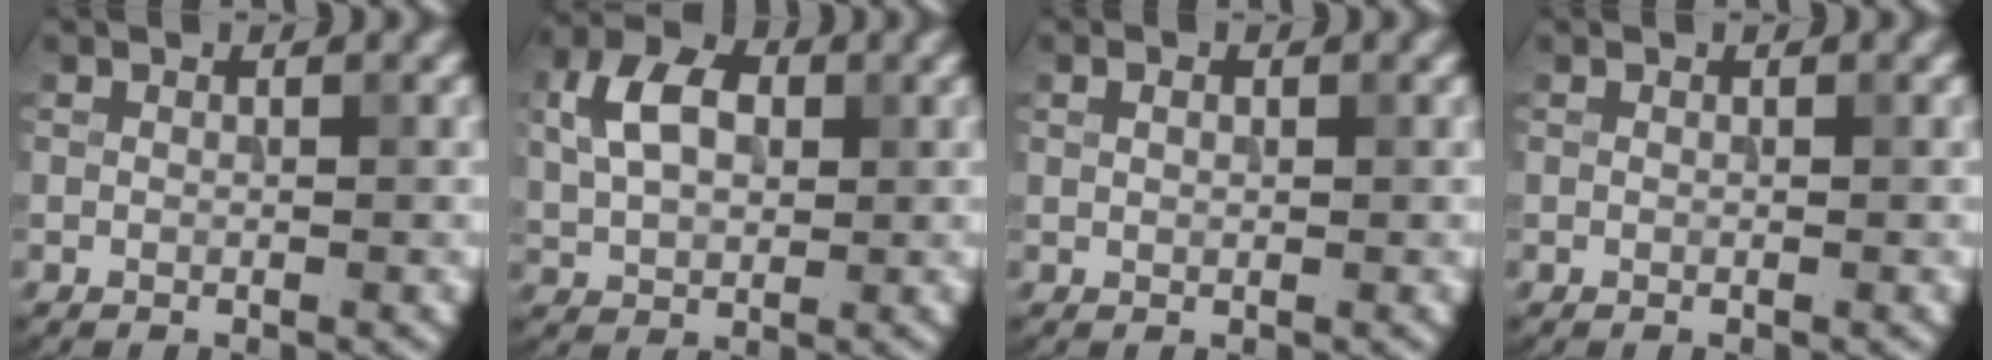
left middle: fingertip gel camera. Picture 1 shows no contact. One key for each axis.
{"total": 5.9, "fx": 1.5, "fy": 4.0, "fz": 4.1, "tx": -0.087, "ty": 0.012, "tz": 0.021}
{"total": 0.8, "fx": 0.4, "fy": 0.6, "fz": 0.5, "tx": -0.011, "ty": 0.001, "tz": 0.006}
{"total": 0.0}